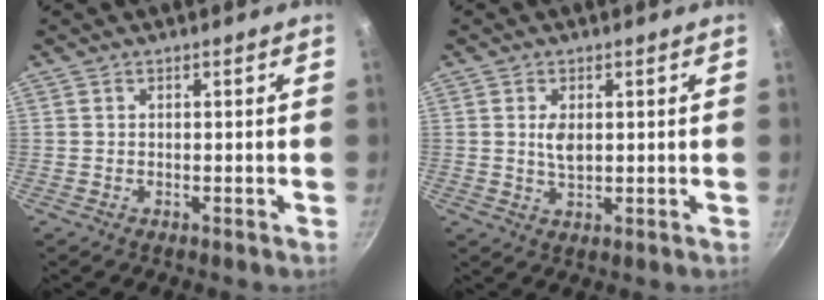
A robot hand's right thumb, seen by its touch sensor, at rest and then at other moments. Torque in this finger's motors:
{"motor_torque": [0.34, 0.12, 0.75, -0.06, 0.06]}